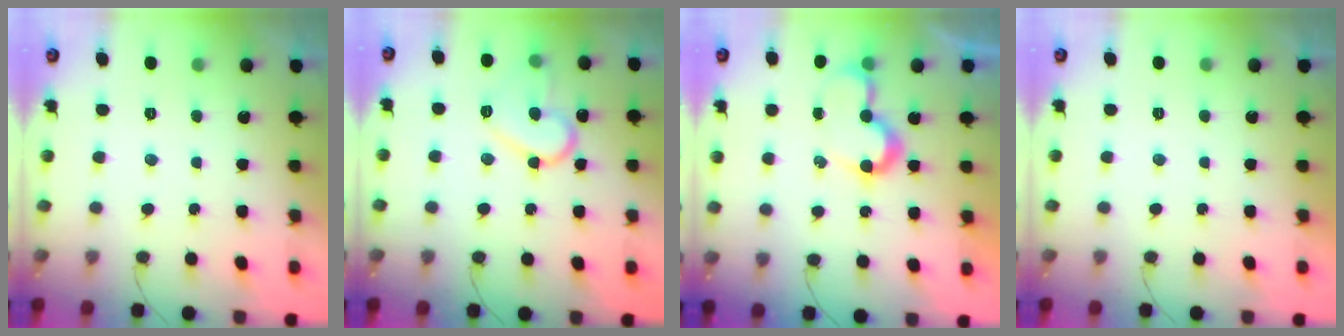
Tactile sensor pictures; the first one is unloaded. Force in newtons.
{"total": 13.0, "press": 13.0, "slide": 1.1}
{"total": 8.2, "press": 8.2, "slide": 0.4}
{"total": 1.8, "press": 1.8, "slide": 0.0}